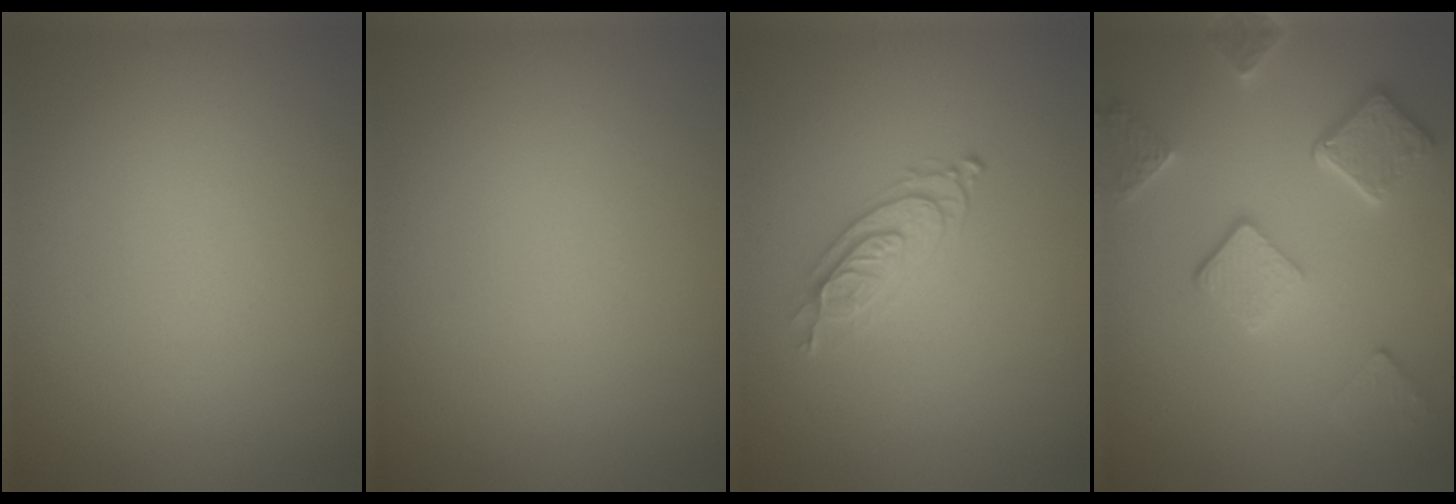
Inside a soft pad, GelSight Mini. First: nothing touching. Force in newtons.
{"total": 0.0}
{"total": 2.3, "press": 2.1, "slide": 0.9}
{"total": 4.9, "press": 3.8, "slide": 3.0}